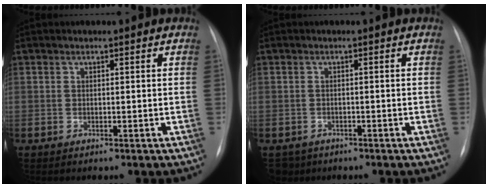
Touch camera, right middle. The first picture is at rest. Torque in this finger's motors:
{"motor_torque": [0.10, -0.08, -0.02, -0.02]}